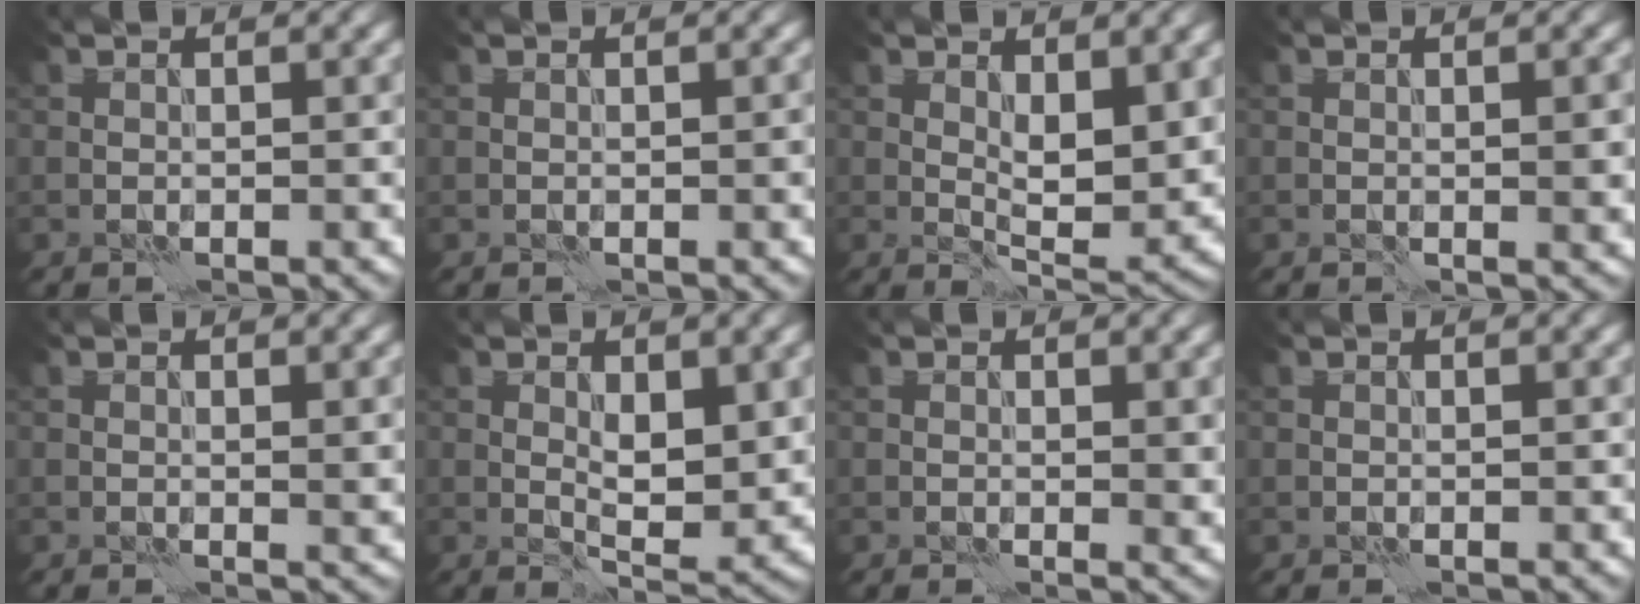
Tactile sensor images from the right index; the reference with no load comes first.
{"total": 0.6, "force": [0.0, 0.1, 0.6], "torque": [-0.008, 0.000, 0.000]}
{"total": 4.7, "force": [1.2, 1.9, 4.1], "torque": [-0.070, -0.011, 0.025]}
{"total": 1.5, "force": [0.0, 0.3, 1.5], "torque": [-0.020, -0.002, -0.001]}
{"total": 0.9, "force": [0.3, 0.1, 0.9], "torque": [-0.010, -0.001, 0.003]}
{"total": 3.9, "force": [0.6, 1.6, 3.5], "torque": [-0.058, -0.007, 0.015]}
{"total": 1.1, "force": [0.4, 0.4, 0.9], "torque": [-0.006, -0.002, 0.005]}
{"total": 0.0}